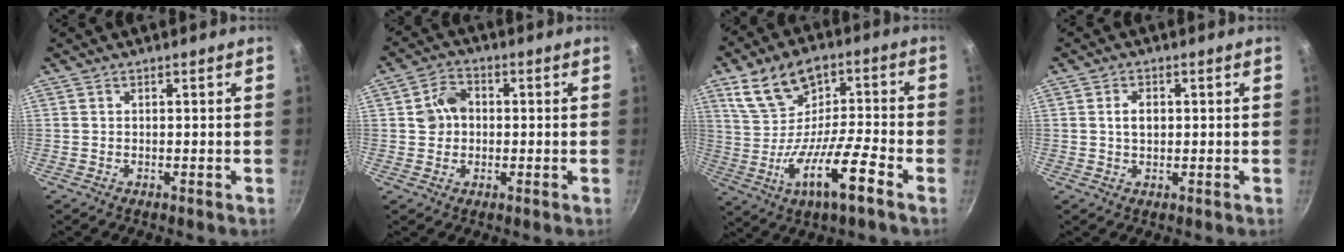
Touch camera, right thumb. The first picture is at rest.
{"total": 5.7, "force": [0.3, 4.7, 3.2], "torque": [-0.033, 0.011, -0.005]}
{"total": 13.9, "force": [-2.4, 6.6, 12.0], "torque": [-0.182, 0.019, -0.046]}
{"total": 2.9, "force": [0.4, 1.9, 2.2], "torque": [-0.027, 0.003, 0.007]}